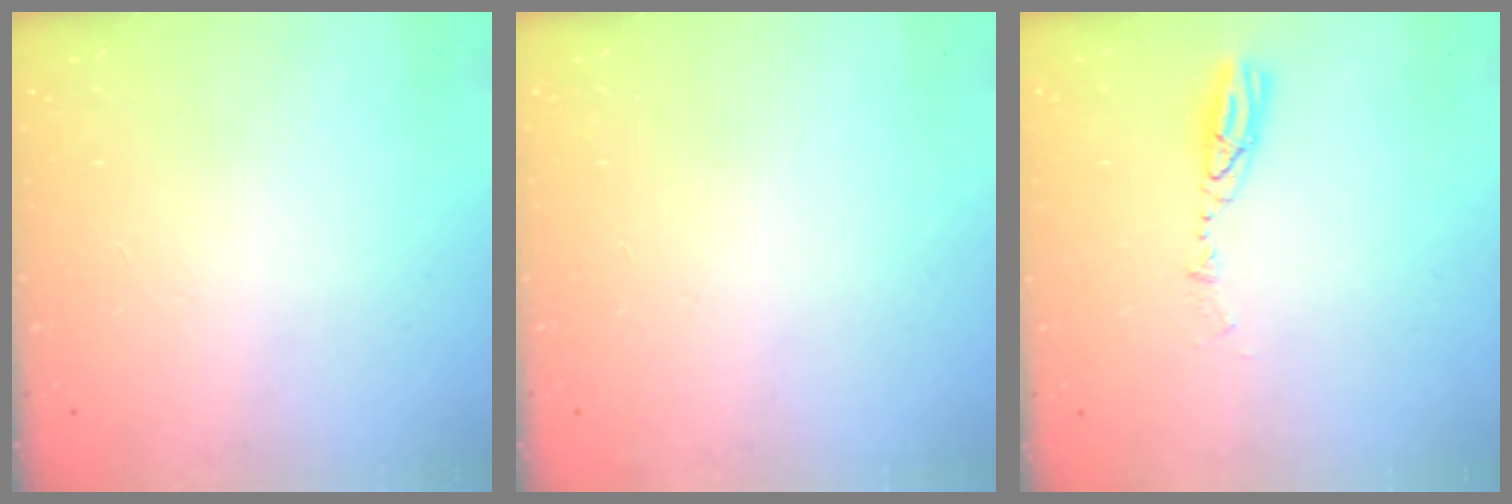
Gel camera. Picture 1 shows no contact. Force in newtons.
{"total": 8.9, "press": 3.1, "slide": 8.3}
{"total": 4.3, "press": 4.3, "slide": 0.4}